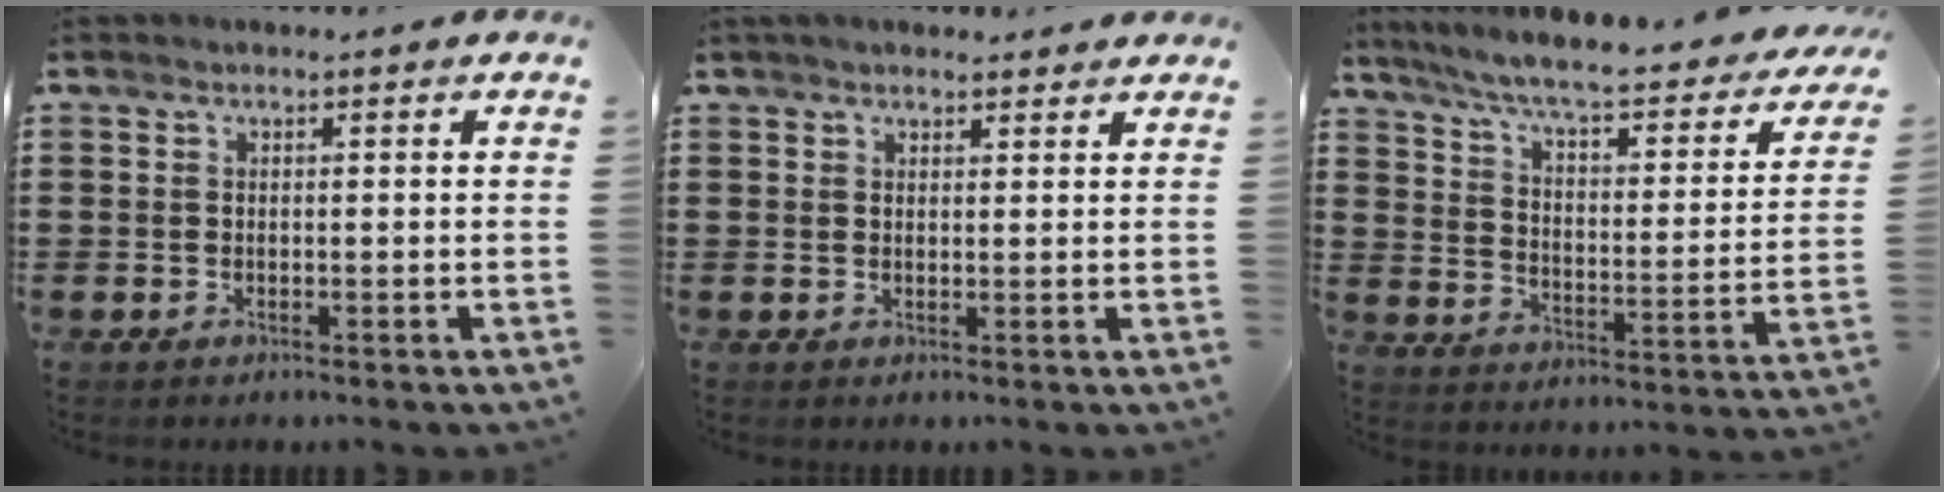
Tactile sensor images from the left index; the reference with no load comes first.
{"total": 1.9, "force": [1.8, 0.4, 0.6], "torque": [-0.014, 0.004, 0.035]}
{"total": 6.6, "force": [5.5, 0.0, 3.7], "torque": [-0.095, -0.046, 0.088]}